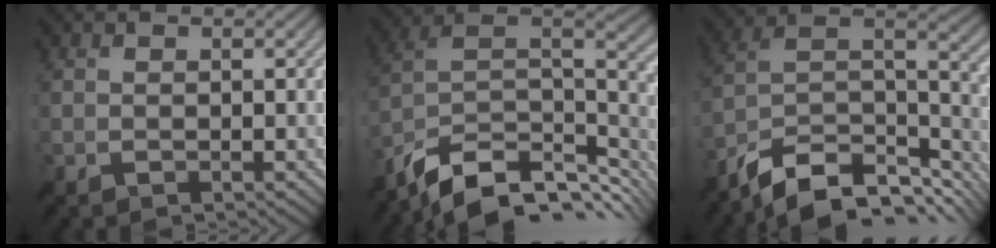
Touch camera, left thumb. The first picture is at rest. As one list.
[{"total": 13.6, "force": [-8.6, 6.4, 8.4], "torque": [-0.198, -0.012, -0.145]}, {"total": 13.3, "force": [-9.4, 5.7, 7.5], "torque": [-0.166, -0.012, -0.157]}]